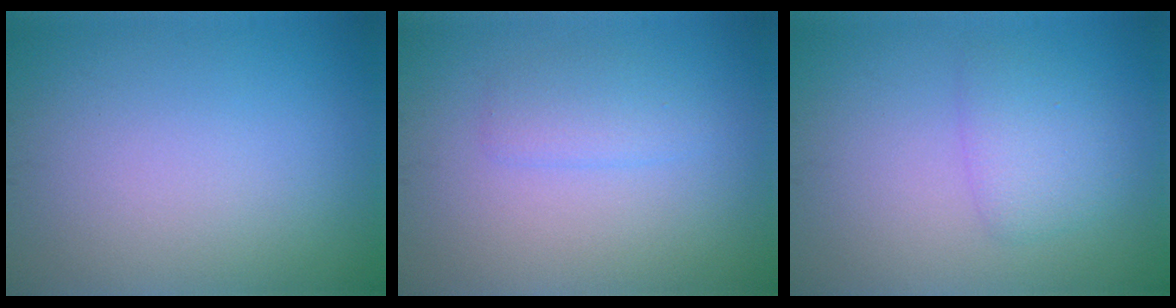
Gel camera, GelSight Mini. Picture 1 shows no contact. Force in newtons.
{"total": 1.7, "press": 1.7, "slide": 0.0}
{"total": 2.3, "press": 2.3, "slide": 0.1}